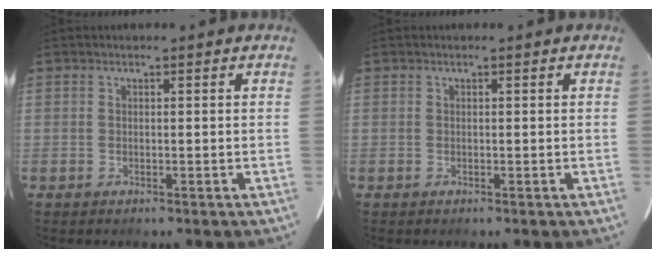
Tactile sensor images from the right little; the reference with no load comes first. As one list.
[{"total": 0.0}]